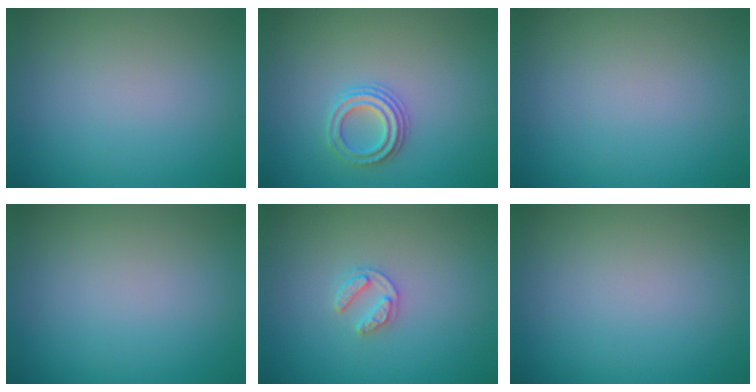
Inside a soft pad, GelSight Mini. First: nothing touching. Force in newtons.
{"total": 2.3, "press": 2.2, "slide": 0.8}
{"total": 0.0}
{"total": 0.0}
{"total": 1.8, "press": 1.8, "slide": 0.3}
{"total": 0.0}